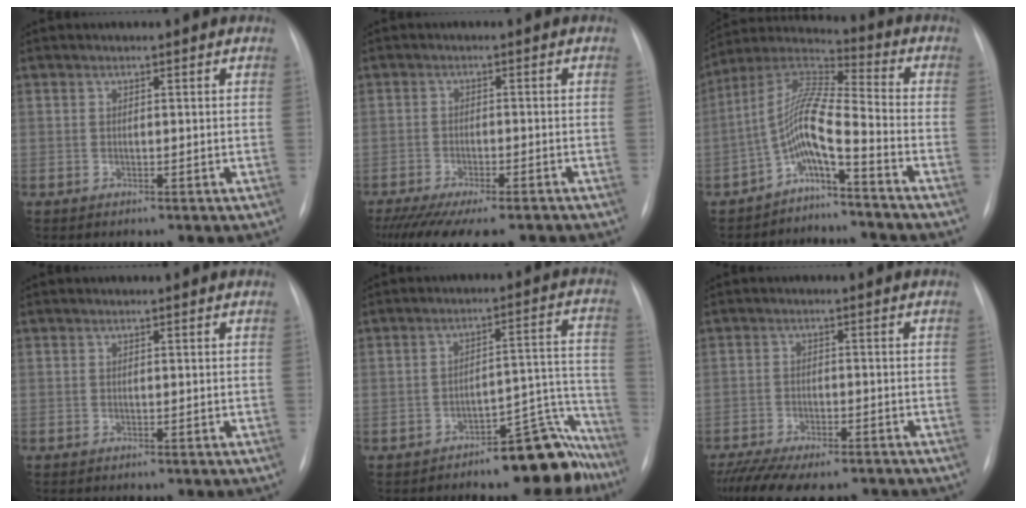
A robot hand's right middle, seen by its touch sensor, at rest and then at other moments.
{"total": 14.3, "force": [-11.3, 3.9, 7.9], "torque": [-0.153, -0.027, -0.165]}
{"total": 7.9, "force": [-4.5, 0.1, 6.5], "torque": [-0.132, 0.036, -0.091]}
{"total": 0.0}
{"total": 10.7, "force": [-9.0, 3.0, 5.0], "torque": [-0.012, 0.074, -0.132]}
{"total": 14.1, "force": [-11.2, 4.7, 7.2], "torque": [-0.149, -0.015, -0.164]}